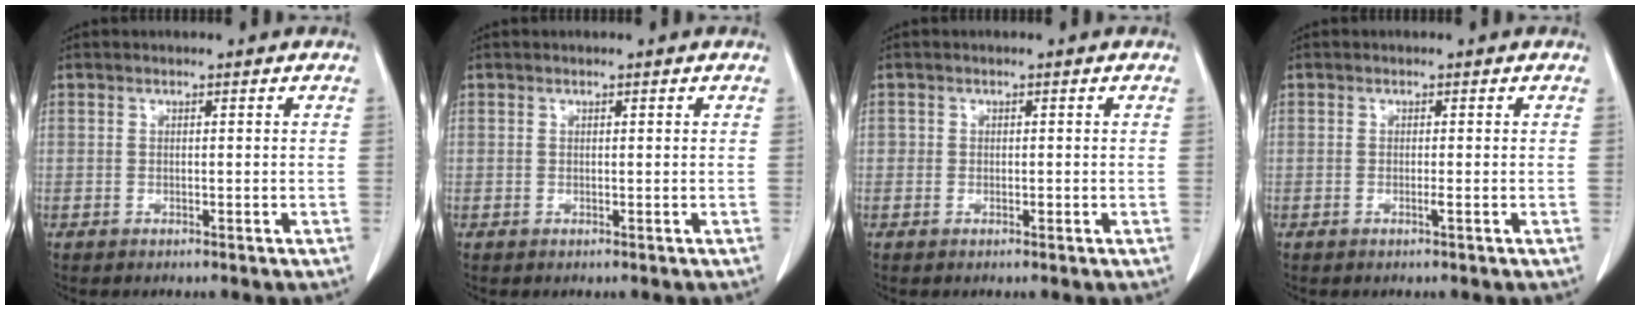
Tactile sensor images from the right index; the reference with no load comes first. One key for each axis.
{"total": 0.0}
{"total": 0.8, "fx": -0.1, "fy": 0.7, "fz": 0.4, "tx": -0.002, "ty": 0.002, "tz": -0.003}
{"total": 0.6, "fx": -0.2, "fy": -0.2, "fz": 0.5, "tx": -0.009, "ty": 0.000, "tz": -0.005}